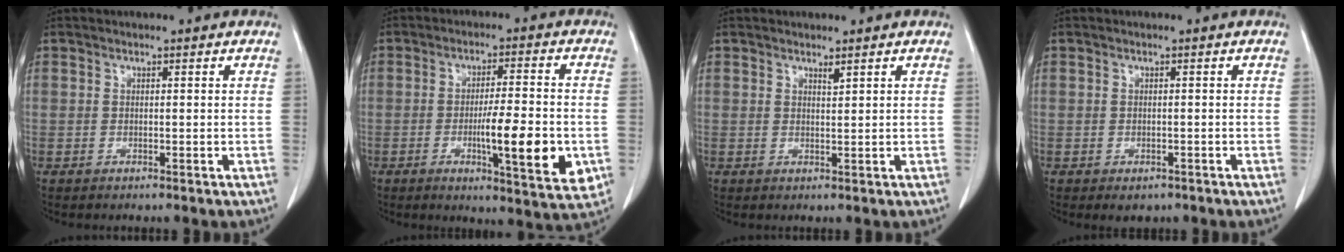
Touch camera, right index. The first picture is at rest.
{"total": 12.2, "force": [-2.9, 1.6, 11.8], "torque": [-0.169, -0.016, -0.043]}
{"total": 0.8, "force": [0.7, 0.0, 0.4], "torque": [-0.010, -0.007, 0.014]}
{"total": 2.0, "force": [-1.2, 1.4, 0.8], "torque": [-0.008, 0.001, -0.007]}